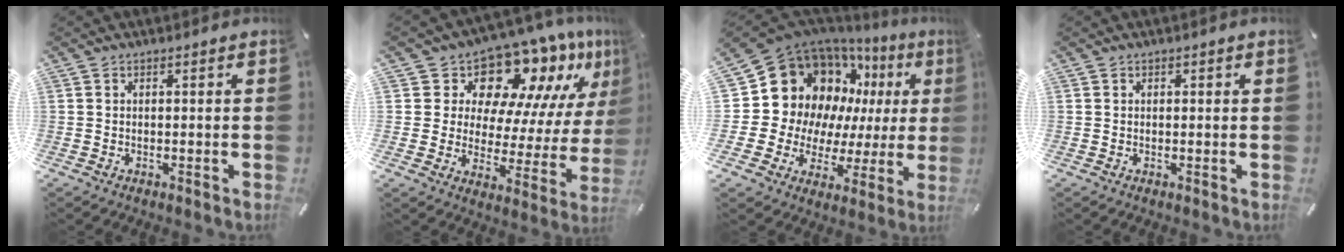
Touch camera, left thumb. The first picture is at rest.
{"total": 11.7, "force": [9.6, 6.1, 2.8], "torque": [-0.044, -0.105, 0.160]}
{"total": 18.6, "force": [8.0, 14.9, 7.7], "torque": [-0.120, -0.075, 0.175]}
{"total": 0.0}